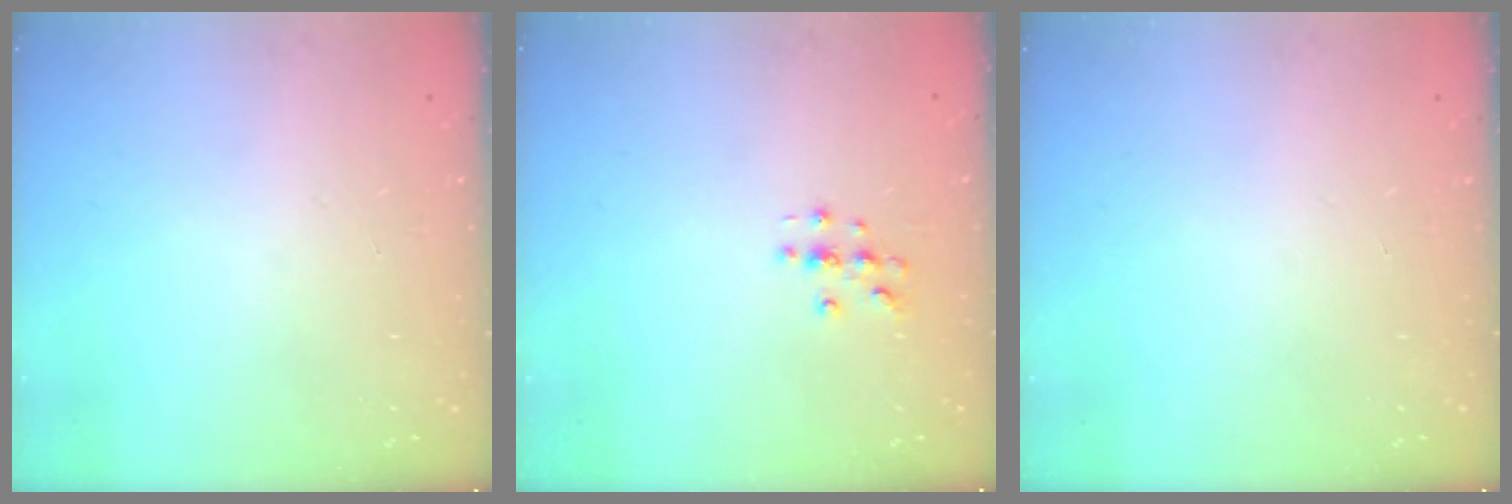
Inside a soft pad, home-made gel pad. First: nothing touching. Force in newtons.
{"total": 3.2, "press": 3.2, "slide": 0.3}
{"total": 0.0}